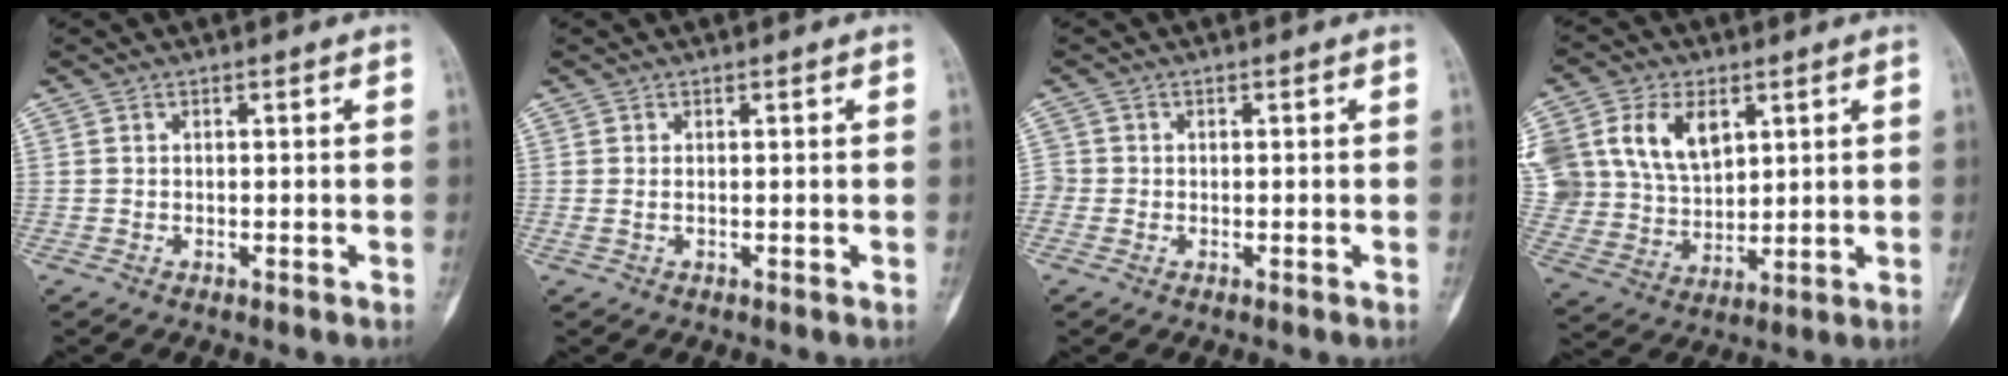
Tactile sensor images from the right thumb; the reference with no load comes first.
{"total": 0.5, "force": [0.1, 0.2, 0.5], "torque": [-0.013, 0.000, 0.004]}
{"total": 1.9, "force": [-0.3, 1.8, 0.3], "torque": [0.004, 0.005, -0.009]}
{"total": 17.4, "force": [6.6, 12.3, 10.4], "torque": [-0.208, -0.008, 0.136]}